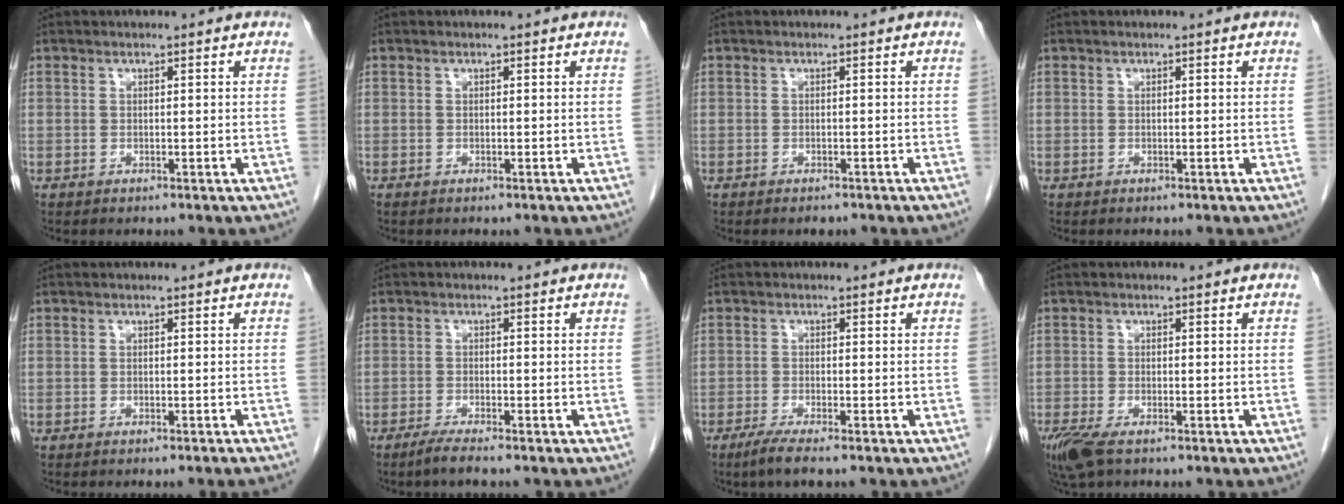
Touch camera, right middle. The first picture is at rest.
{"total": 0.0}
{"total": 1.0, "force": [-0.8, 0.3, 0.4], "torque": [-0.009, -0.001, -0.008]}
{"total": 0.0}
{"total": 2.1, "force": [-1.9, -0.5, 0.9], "torque": [-0.007, 0.006, -0.025]}
{"total": 2.4, "force": [-1.9, -0.3, 1.4], "torque": [-0.036, -0.006, -0.040]}
{"total": 3.1, "force": [-2.3, -0.1, 2.2], "torque": [-0.048, -0.009, -0.045]}
{"total": 4.7, "force": [-3.0, 1.5, 3.3], "torque": [-0.072, -0.014, -0.055]}